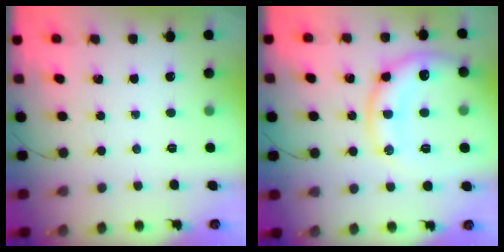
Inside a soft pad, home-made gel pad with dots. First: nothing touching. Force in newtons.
{"total": 16.9, "press": 16.8, "slide": 1.9}